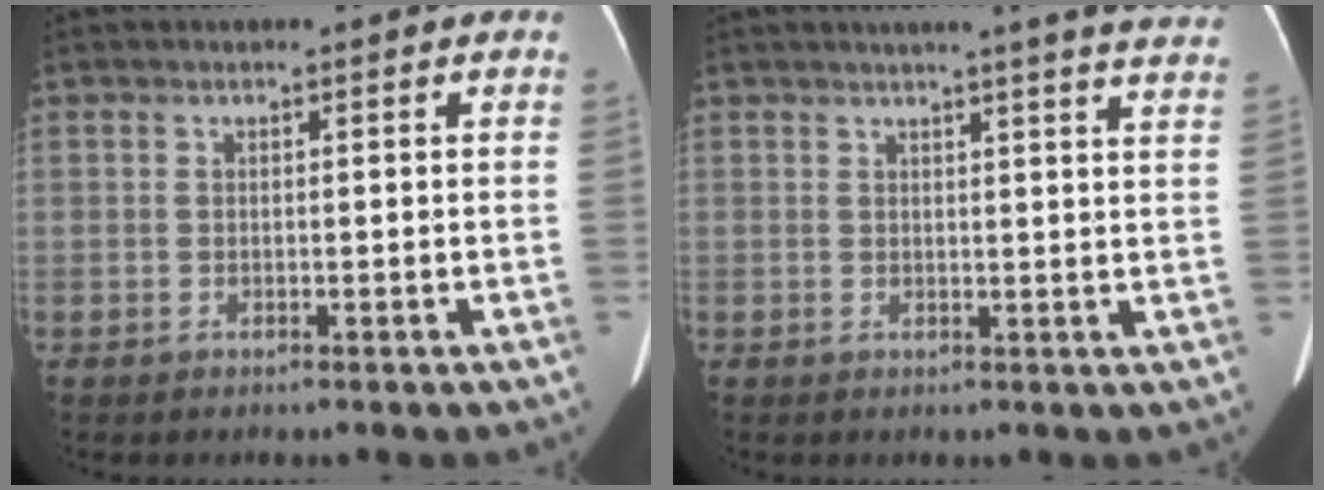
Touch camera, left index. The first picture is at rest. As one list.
[{"total": 15.7, "force": [14.2, 0.7, 6.6], "torque": [-0.080, -0.019, 0.151]}]